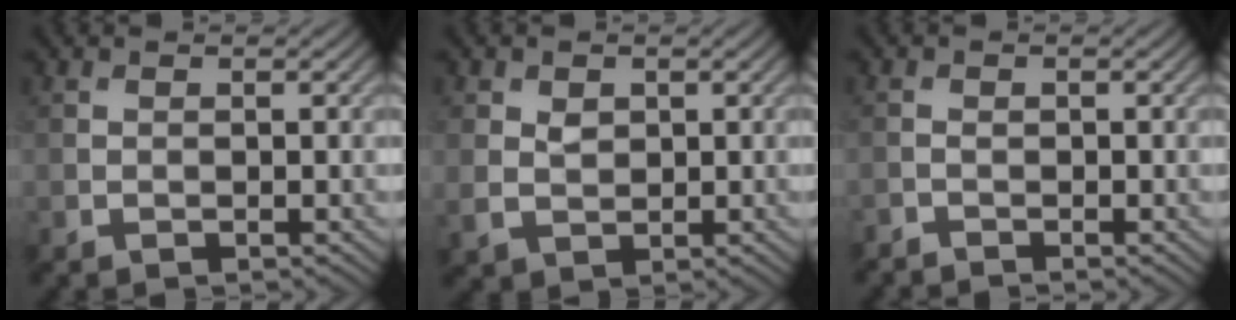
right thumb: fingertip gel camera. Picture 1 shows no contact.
{"total": 2.3, "force": [0.6, 1.9, 1.3], "torque": [-0.029, -0.005, 0.014]}
{"total": 1.3, "force": [-1.2, 0.3, 0.2], "torque": [-0.009, -0.004, -0.029]}